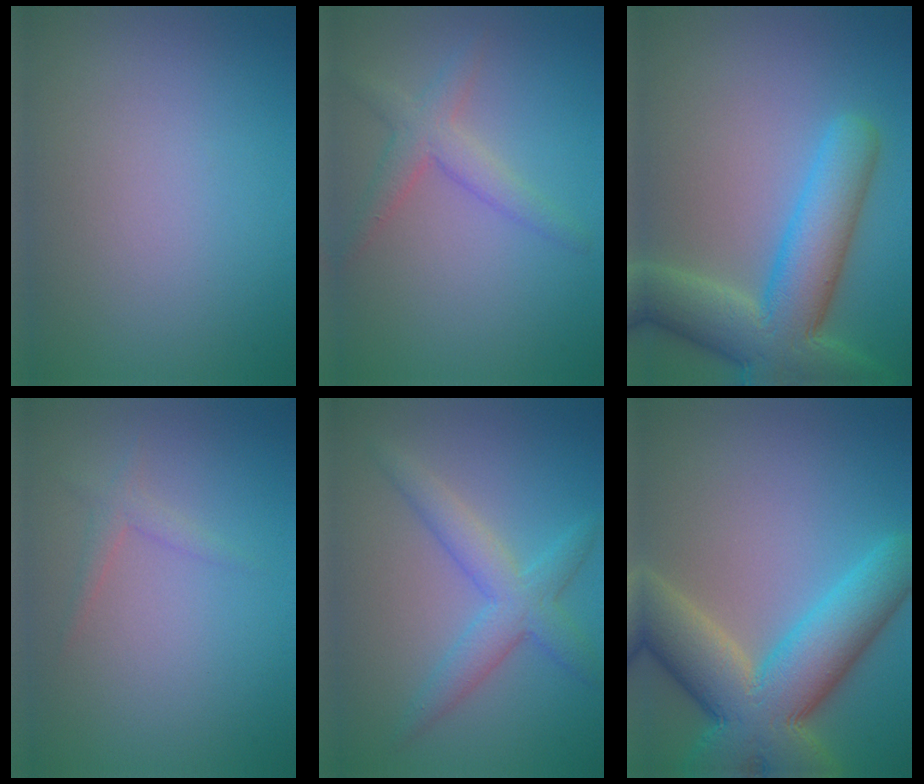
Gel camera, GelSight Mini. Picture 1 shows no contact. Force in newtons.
{"total": 2.7, "press": 2.7, "slide": 0.1}
{"total": 9.6, "press": 9.6, "slide": 0.6}
{"total": 1.2, "press": 1.1, "slide": 0.1}
{"total": 4.0, "press": 4.0, "slide": 0.1}
{"total": 11.6, "press": 11.6, "slide": 1.0}